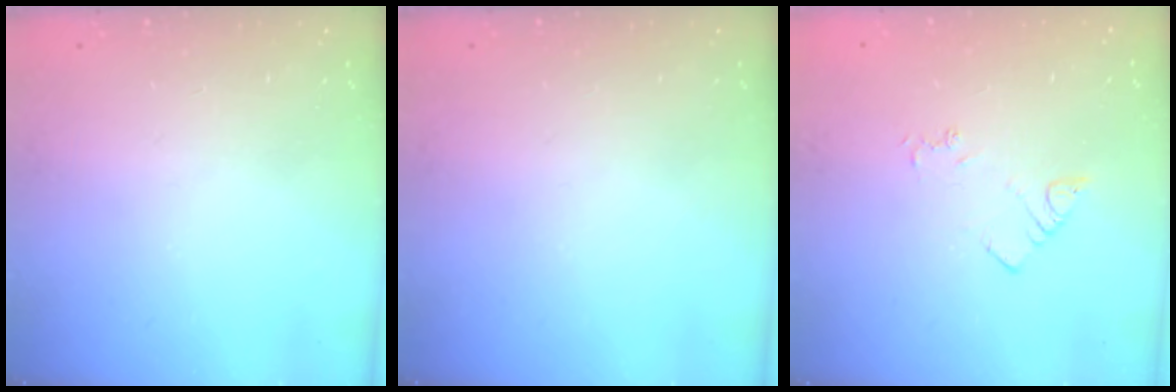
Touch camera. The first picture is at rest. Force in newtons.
{"total": 0.0}
{"total": 2.3, "press": 2.3, "slide": 0.3}